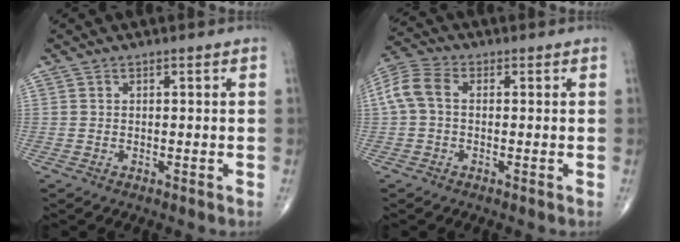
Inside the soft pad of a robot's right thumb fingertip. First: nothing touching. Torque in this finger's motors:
{"motor_torque": [-0.01, 0.09, 0.58, 0.18, 0.14]}